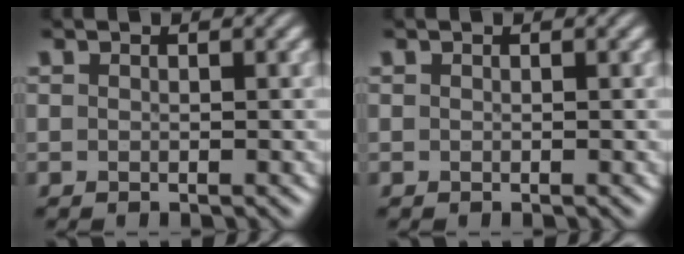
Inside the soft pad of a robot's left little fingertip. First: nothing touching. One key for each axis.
{"total": 0.0}